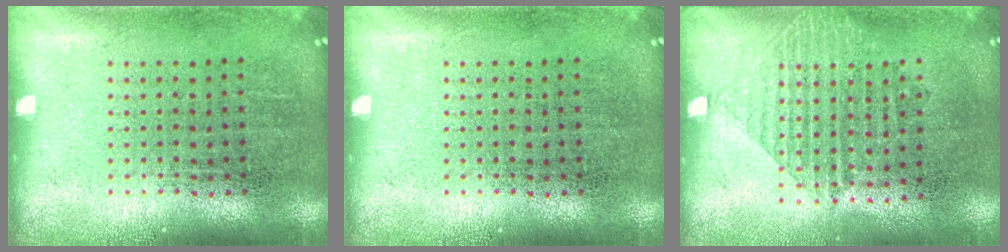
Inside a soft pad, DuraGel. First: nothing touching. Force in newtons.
{"total": 0.0}
{"total": 1.2, "press": 1.0, "slide": 0.6}